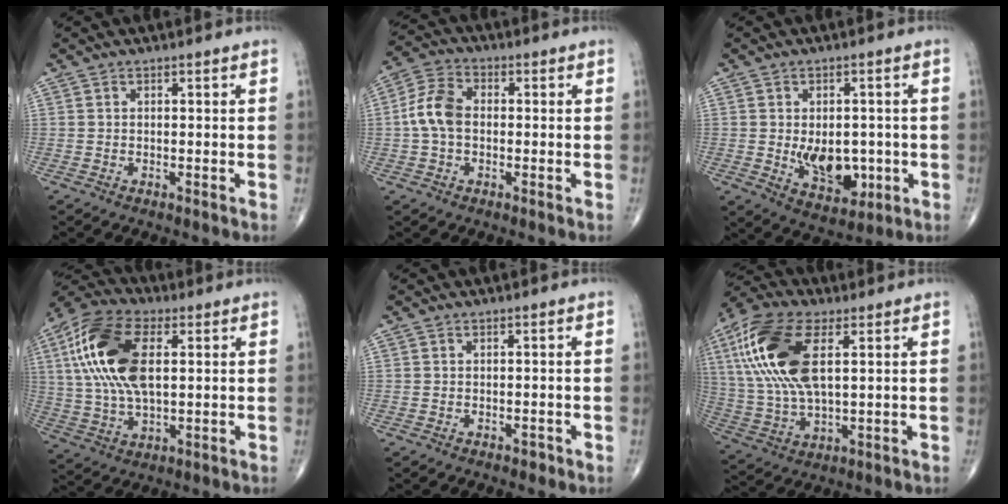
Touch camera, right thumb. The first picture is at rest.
{"total": 7.6, "force": [-0.3, 5.1, 5.7], "torque": [-0.114, 0.023, -0.015]}
{"total": 9.9, "force": [-1.2, 6.4, 7.4], "torque": [-0.073, -0.006, 0.000]}
{"total": 18.3, "force": [4.2, 9.2, 15.3], "torque": [-0.318, 0.009, 0.073]}
{"total": 0.8, "force": [-0.4, 0.4, 0.4], "torque": [-0.003, 0.000, -0.006]}
{"total": 19.3, "force": [5.5, 8.8, 16.2], "torque": [-0.352, 0.000, 0.102]}